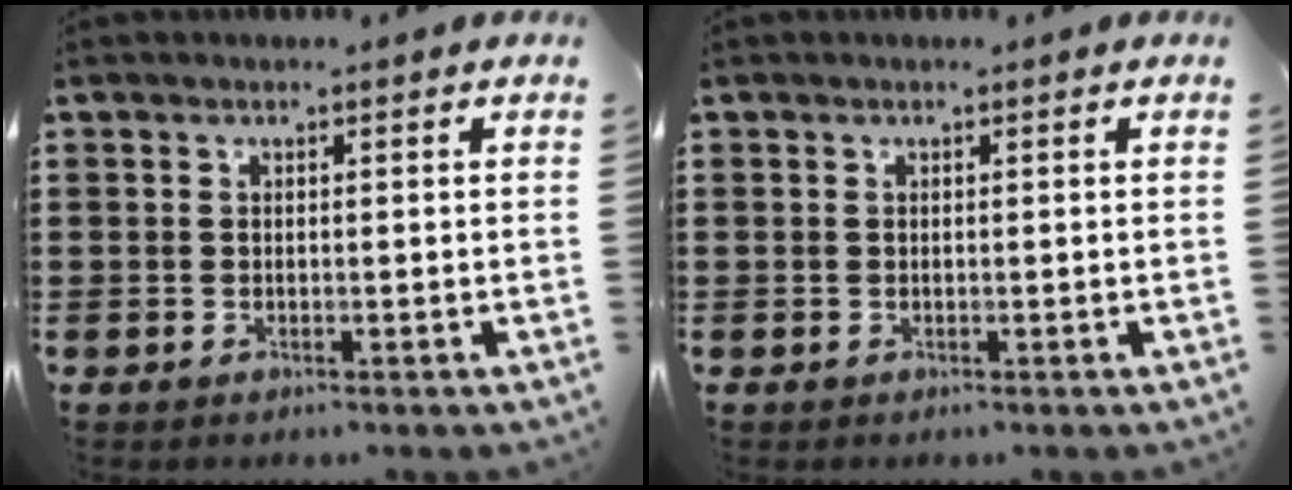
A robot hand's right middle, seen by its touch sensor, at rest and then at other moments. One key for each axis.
{"total": 0.0}